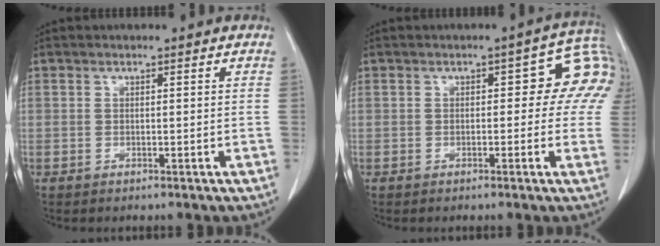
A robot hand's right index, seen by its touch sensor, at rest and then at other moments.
{"total": 7.3, "force": [1.1, 3.6, 6.3], "torque": [-0.058, 0.034, 0.006]}